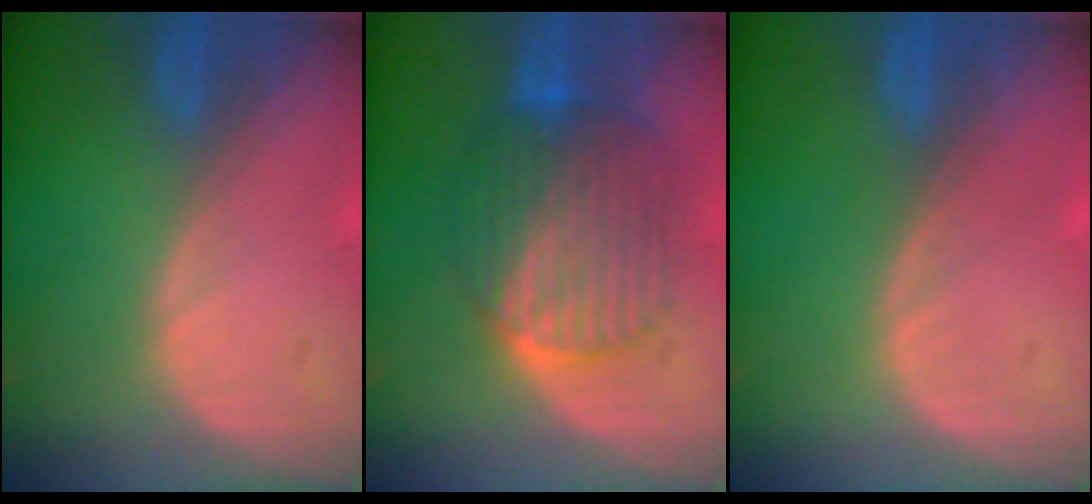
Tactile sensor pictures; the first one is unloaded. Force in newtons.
{"total": 8.9, "press": 8.9, "slide": 0.5}
{"total": 0.0}